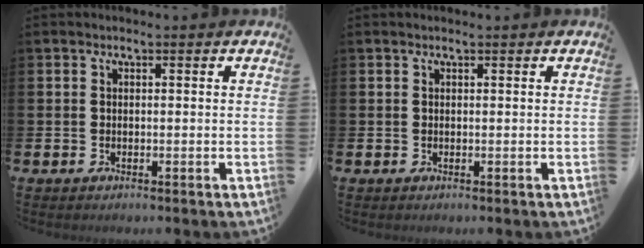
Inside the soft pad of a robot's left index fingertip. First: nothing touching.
{"total": 0.0}